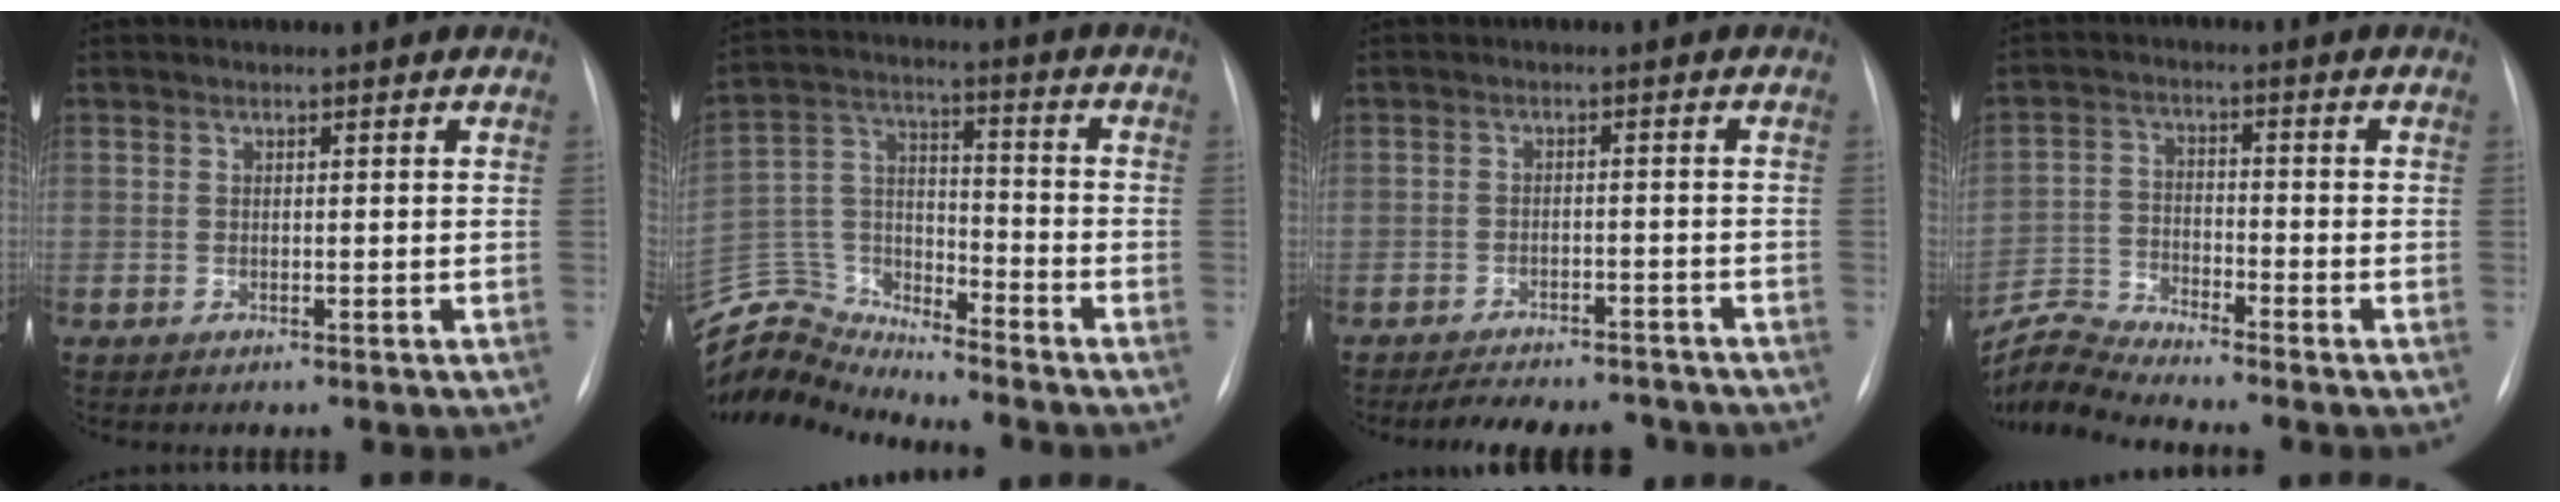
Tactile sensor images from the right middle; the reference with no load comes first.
{"total": 13.8, "force": [-13.6, 2.1, 0.2], "torque": [-0.019, 0.056, -0.256]}
{"total": 10.4, "force": [-9.6, 2.8, 3.1], "torque": [-0.051, 0.005, -0.121]}
{"total": 7.0, "force": [-6.7, -2.0, 0.0], "torque": [-0.019, -0.008, -0.133]}